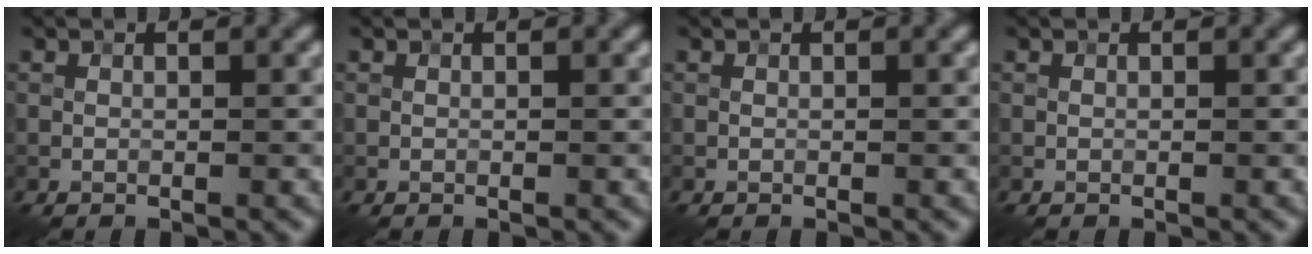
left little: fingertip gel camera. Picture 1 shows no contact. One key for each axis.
{"total": 0.0}
{"total": 0.0}
{"total": 0.0}